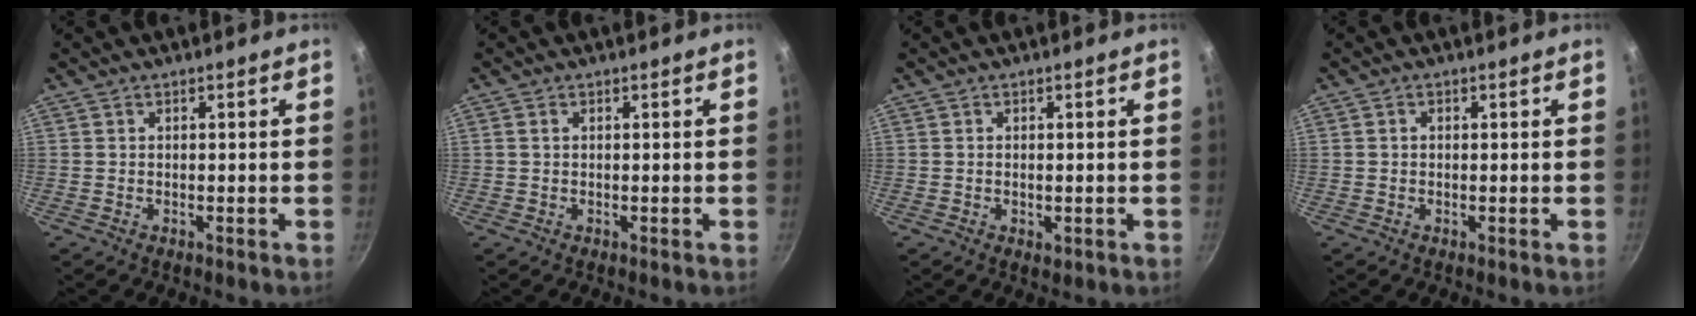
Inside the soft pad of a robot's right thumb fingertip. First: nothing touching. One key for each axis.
{"total": 0.8, "fx": 0.2, "fy": 0.6, "fz": 0.5, "tx": -0.010, "ty": 0.003, "tz": 0.002}
{"total": 1.3, "fx": -0.2, "fy": 0.8, "fz": 1.1, "tx": -0.015, "ty": -0.003, "tz": -0.002}
{"total": 0.7, "fx": 0.0, "fy": 0.6, "fz": 0.4, "tx": -0.007, "ty": 0.006, "tz": 0.000}